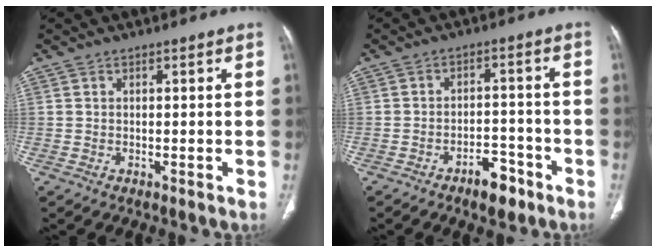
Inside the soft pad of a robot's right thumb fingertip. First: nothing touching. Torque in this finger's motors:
{"motor_torque": [1.03, 0.43, 0.72, -0.61, 0.01]}